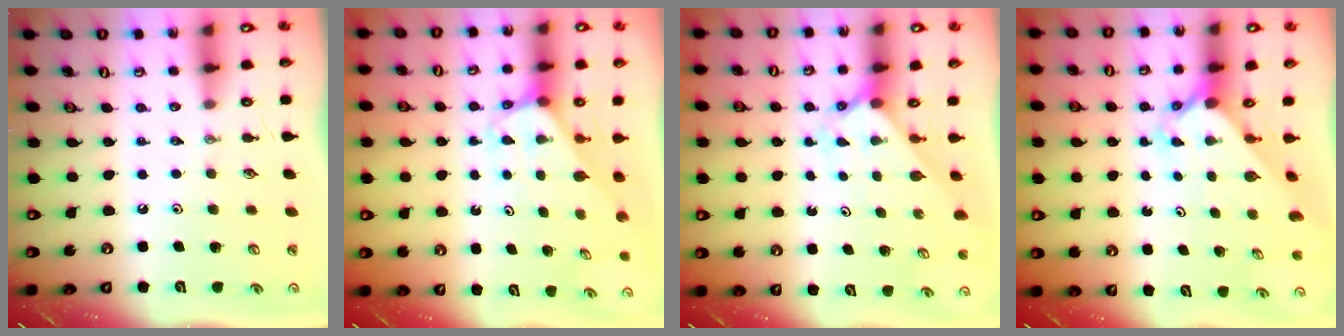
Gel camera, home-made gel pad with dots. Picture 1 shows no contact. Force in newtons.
{"total": 2.5, "press": 2.5, "slide": 0.1}
{"total": 1.9, "press": 1.9, "slide": 0.1}
{"total": 2.6, "press": 2.6, "slide": 0.2}